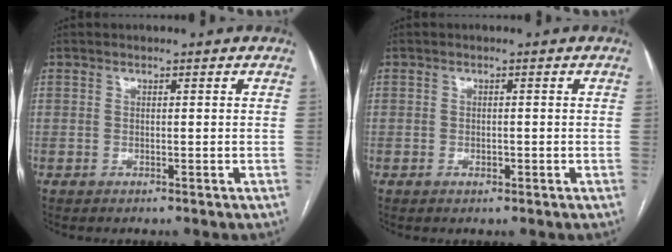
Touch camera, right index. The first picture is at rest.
{"total": 1.0, "force": [-0.5, 0.5, 0.7], "torque": [-0.013, 0.000, -0.005]}